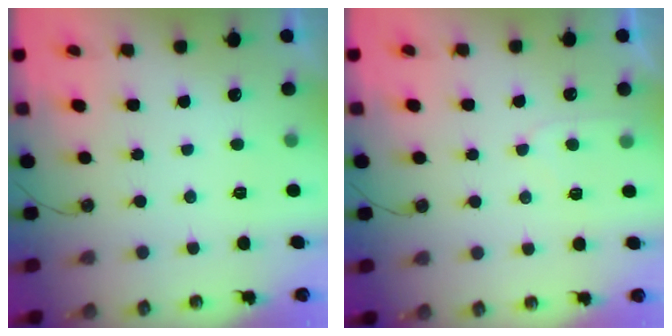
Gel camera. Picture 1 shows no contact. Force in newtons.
{"total": 4.7, "press": 4.6, "slide": 0.5}